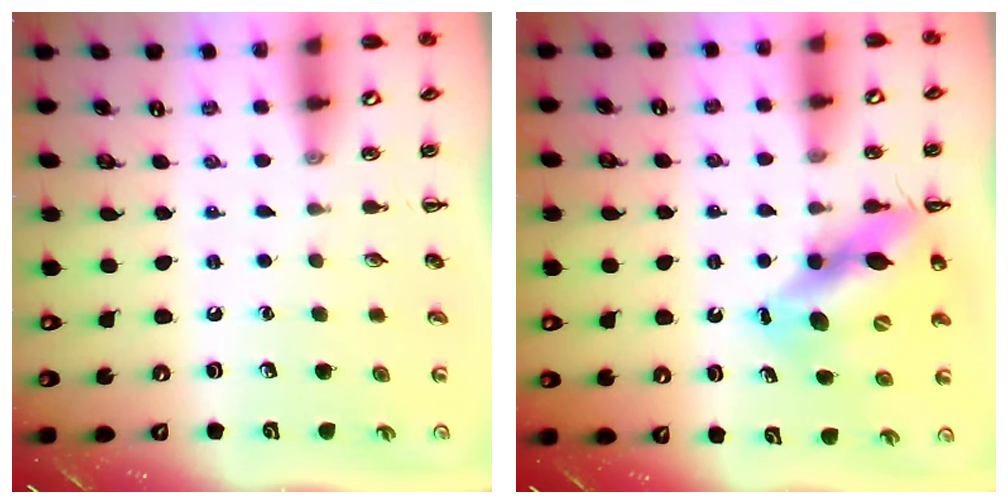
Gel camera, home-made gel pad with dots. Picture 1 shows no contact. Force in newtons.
{"total": 12.6, "press": 12.2, "slide": 3.1}